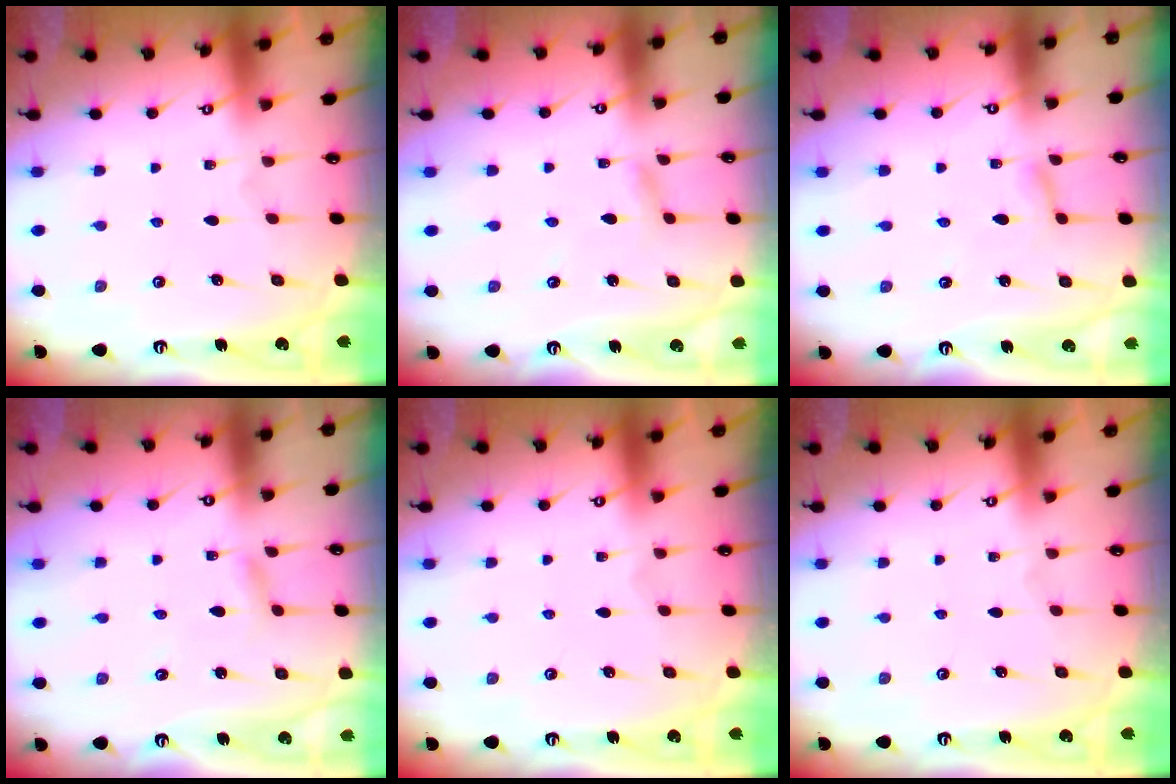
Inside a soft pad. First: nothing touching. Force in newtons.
{"total": 1.6, "press": 1.5, "slide": 0.1}
{"total": 1.9, "press": 1.9, "slide": 0.1}
{"total": 3.1, "press": 3.0, "slide": 0.3}
{"total": 0.0}
{"total": 0.0}